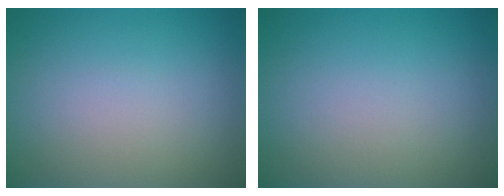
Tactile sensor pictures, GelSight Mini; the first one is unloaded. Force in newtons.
{"total": 0.0}